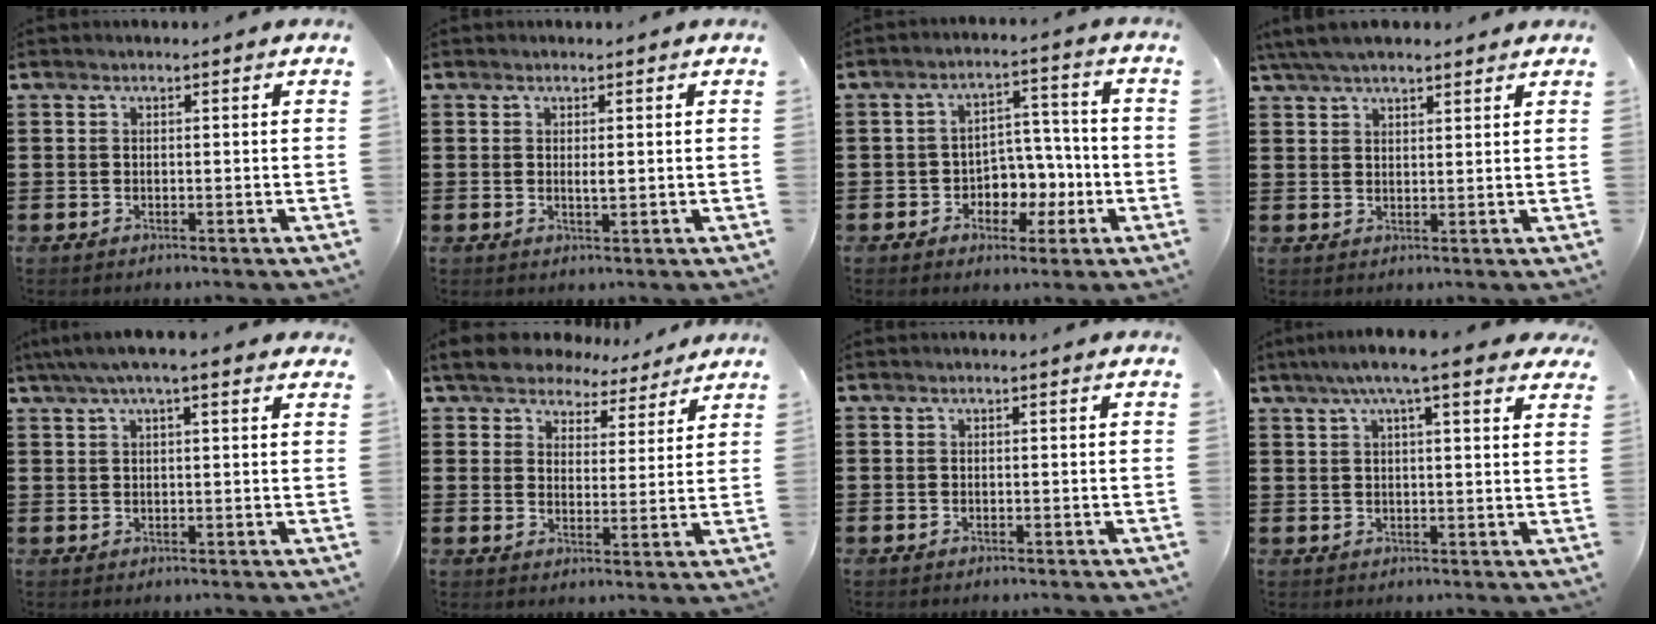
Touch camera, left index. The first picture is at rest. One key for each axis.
{"total": 1.3, "fx": 0.1, "fy": 0.3, "fz": 1.2, "tx": -0.024, "ty": 0.000, "tz": 0.001}
{"total": 5.5, "fx": -1.9, "fy": 4.5, "fz": 2.5, "tx": -0.048, "ty": 0.009, "tz": -0.037}
{"total": 4.8, "fx": 4.0, "fy": 1.2, "fz": 2.3, "tx": -0.055, "ty": 0.001, "tz": 0.075}
{"total": 4.6, "fx": 3.1, "fy": 0.8, "fz": 3.2, "tx": -0.071, "ty": 0.006, "tz": 0.055}
{"total": 6.3, "fx": 6.0, "fy": 1.6, "fz": 0.6, "tx": -0.038, "ty": -0.031, "tz": 0.106}
{"total": 0.0}
{"total": 6.7, "fx": 5.0, "fy": 1.0, "fz": 4.4, "tx": -0.093, "ty": -0.002, "tz": 0.085}